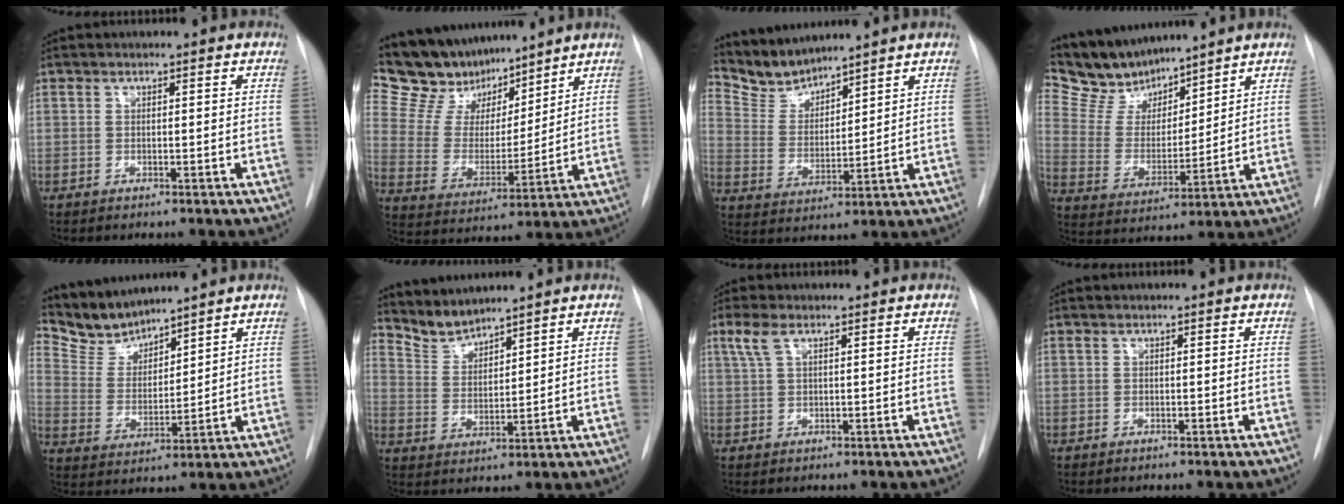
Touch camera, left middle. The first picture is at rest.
{"total": 15.1, "force": [13.4, 5.3, 4.3], "torque": [-0.079, 0.010, 0.254]}
{"total": 6.9, "force": [6.8, 0.8, 0.2], "torque": [-0.019, 0.002, 0.150]}
{"total": 11.1, "force": [10.4, 2.9, 2.5], "torque": [-0.064, 0.011, 0.211]}
{"total": 7.7, "force": [7.6, 1.2, 0.5], "torque": [-0.024, 0.003, 0.166]}
{"total": 4.9, "force": [4.9, 0.4, -0.1], "torque": [-0.006, 0.000, 0.107]}
{"total": 3.2, "force": [1.7, 1.0, 2.5], "torque": [-0.064, 0.016, 0.041]}
{"total": 0.0}